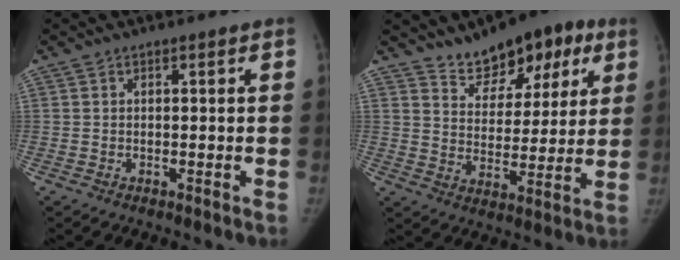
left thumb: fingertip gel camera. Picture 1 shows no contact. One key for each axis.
{"total": 13.7, "fx": 8.8, "fy": 7.4, "fz": 7.5, "tx": -0.063, "ty": -0.029, "tz": 0.139}